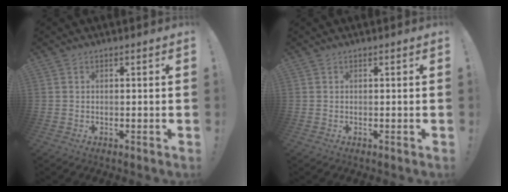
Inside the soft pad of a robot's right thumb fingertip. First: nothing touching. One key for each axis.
{"total": 0.0}